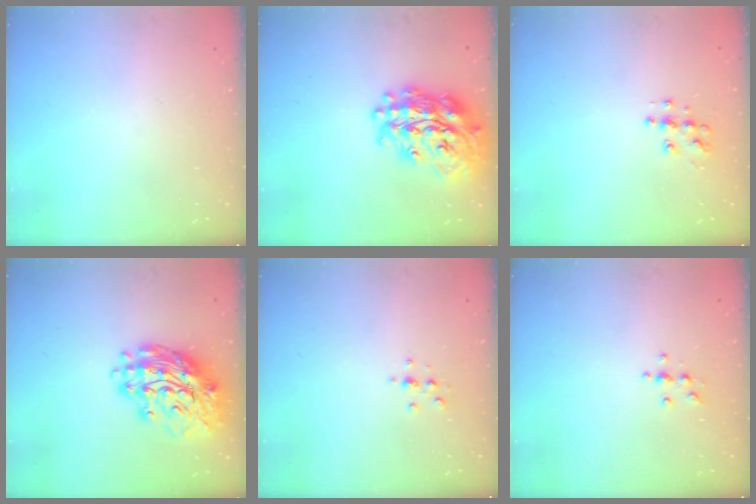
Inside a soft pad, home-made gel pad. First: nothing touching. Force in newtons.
{"total": 25.9, "press": 25.8, "slide": 2.3}
{"total": 7.5, "press": 7.5, "slide": 0.3}
{"total": 16.6, "press": 16.5, "slide": 1.7}
{"total": 2.3, "press": 2.3, "slide": 0.2}
{"total": 3.8, "press": 3.7, "slide": 0.5}